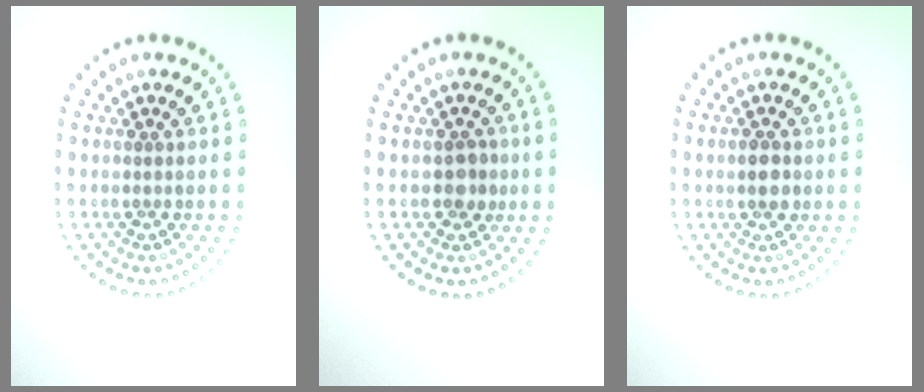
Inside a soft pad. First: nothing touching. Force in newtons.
{"total": 1.7, "press": 1.7, "slide": 0.3}
{"total": 2.2, "press": 2.2, "slide": 0.0}